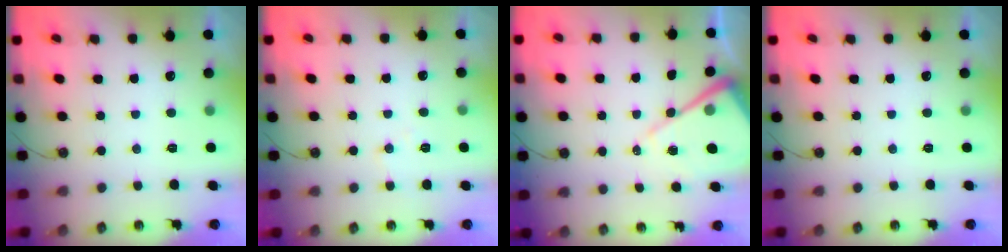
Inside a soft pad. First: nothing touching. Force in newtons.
{"total": 6.4, "press": 6.3, "slide": 0.9}
{"total": 11.9, "press": 11.8, "slide": 1.0}
{"total": 0.0}